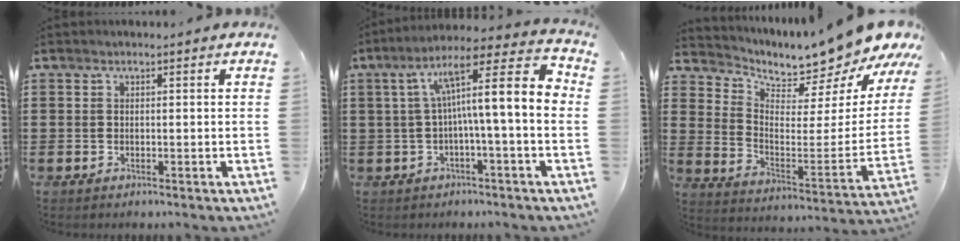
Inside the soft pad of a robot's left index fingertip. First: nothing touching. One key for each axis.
{"total": 10.0, "fx": 0.7, "fy": 0.7, "fz": 10.0, "tx": -0.183, "ty": -0.024, "tz": 0.000}
{"total": 6.9, "fx": 6.9, "fy": 0.4, "fz": 0.8, "tx": -0.032, "ty": -0.082, "tz": 0.108}